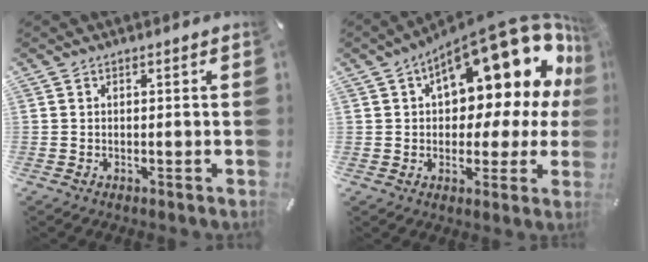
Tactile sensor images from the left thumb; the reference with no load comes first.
{"total": 21.1, "force": [10.4, 9.6, 15.6], "torque": [-0.200, -0.083, 0.169]}